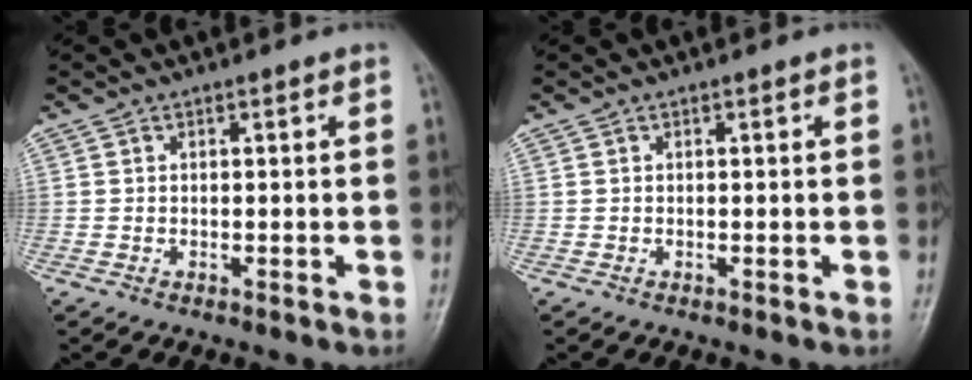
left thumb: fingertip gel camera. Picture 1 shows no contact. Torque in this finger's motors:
{"motor_torque": [0.00, 0.00, 0.00, 0.00, 0.00]}